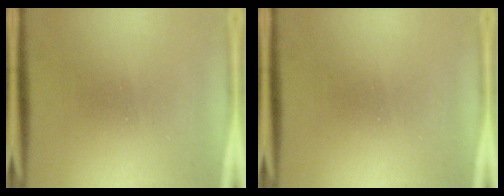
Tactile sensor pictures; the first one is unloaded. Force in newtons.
{"total": 0.0}